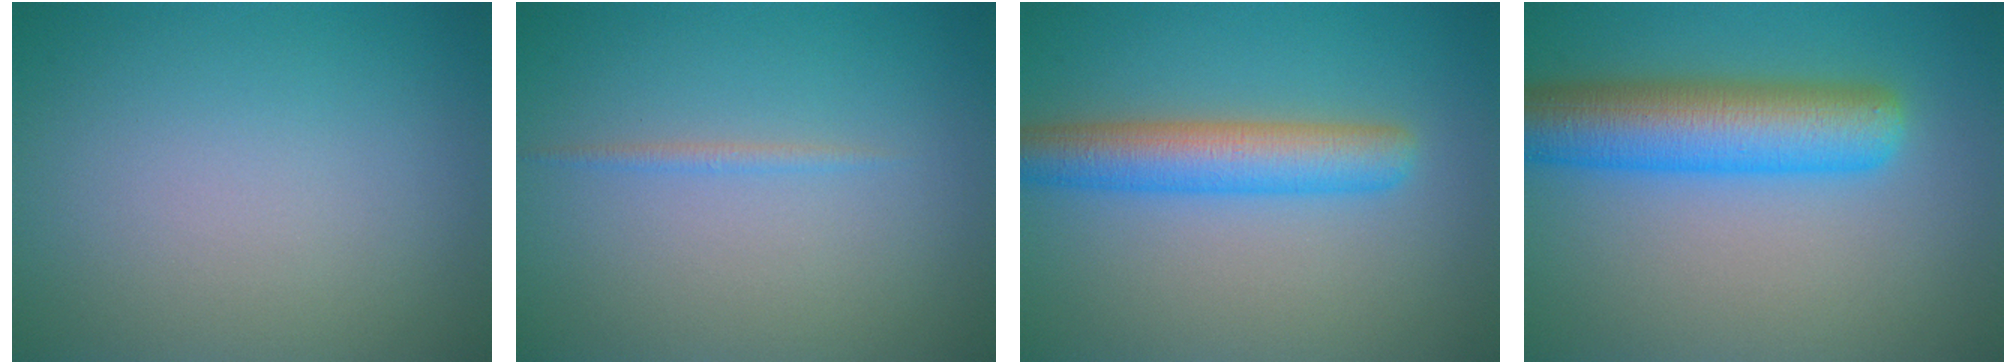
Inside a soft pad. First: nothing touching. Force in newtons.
{"total": 0.7, "press": 0.7, "slide": 0.1}
{"total": 5.1, "press": 5.1, "slide": 0.1}
{"total": 8.0, "press": 8.0, "slide": 0.1}